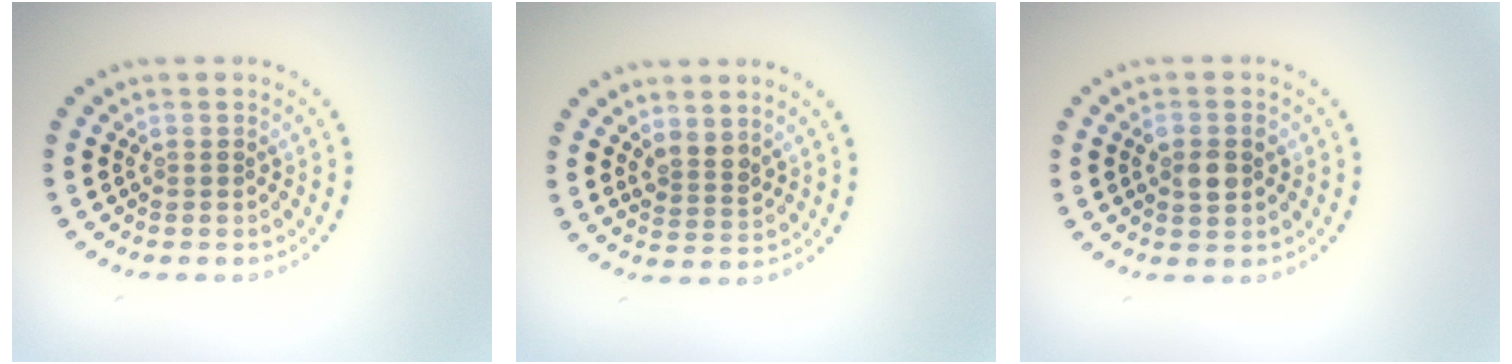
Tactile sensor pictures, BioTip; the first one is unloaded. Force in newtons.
{"total": 2.0, "press": 1.6, "slide": 1.2}
{"total": 2.5, "press": 2.5, "slide": 0.2}